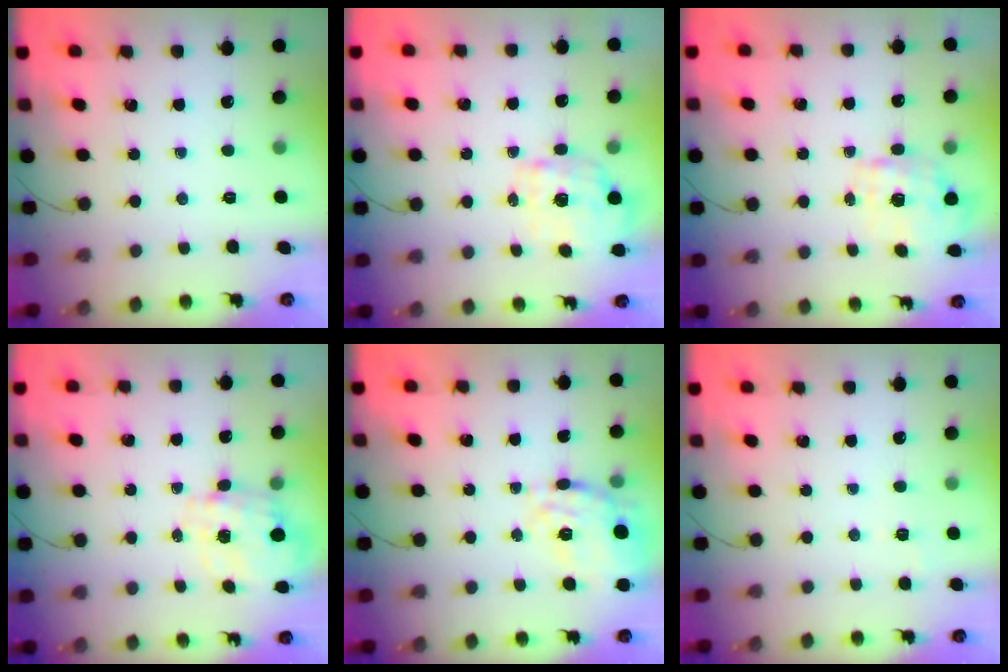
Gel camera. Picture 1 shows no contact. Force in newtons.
{"total": 2.0, "press": 1.8, "slide": 1.0}
{"total": 1.2, "press": 1.1, "slide": 0.5}
{"total": 2.7, "press": 2.5, "slide": 1.1}
{"total": 14.1, "press": 14.1, "slide": 0.9}
{"total": 1.9, "press": 1.3, "slide": 1.4}